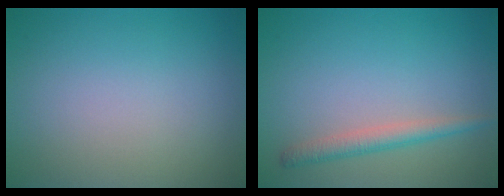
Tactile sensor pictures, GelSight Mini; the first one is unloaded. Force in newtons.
{"total": 2.1, "press": 2.1, "slide": 0.1}